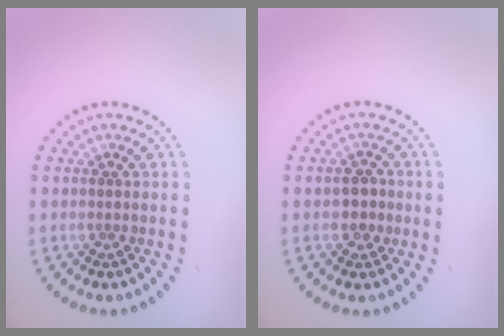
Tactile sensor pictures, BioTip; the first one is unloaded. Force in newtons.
{"total": 1.3, "press": 1.3, "slide": 0.5}